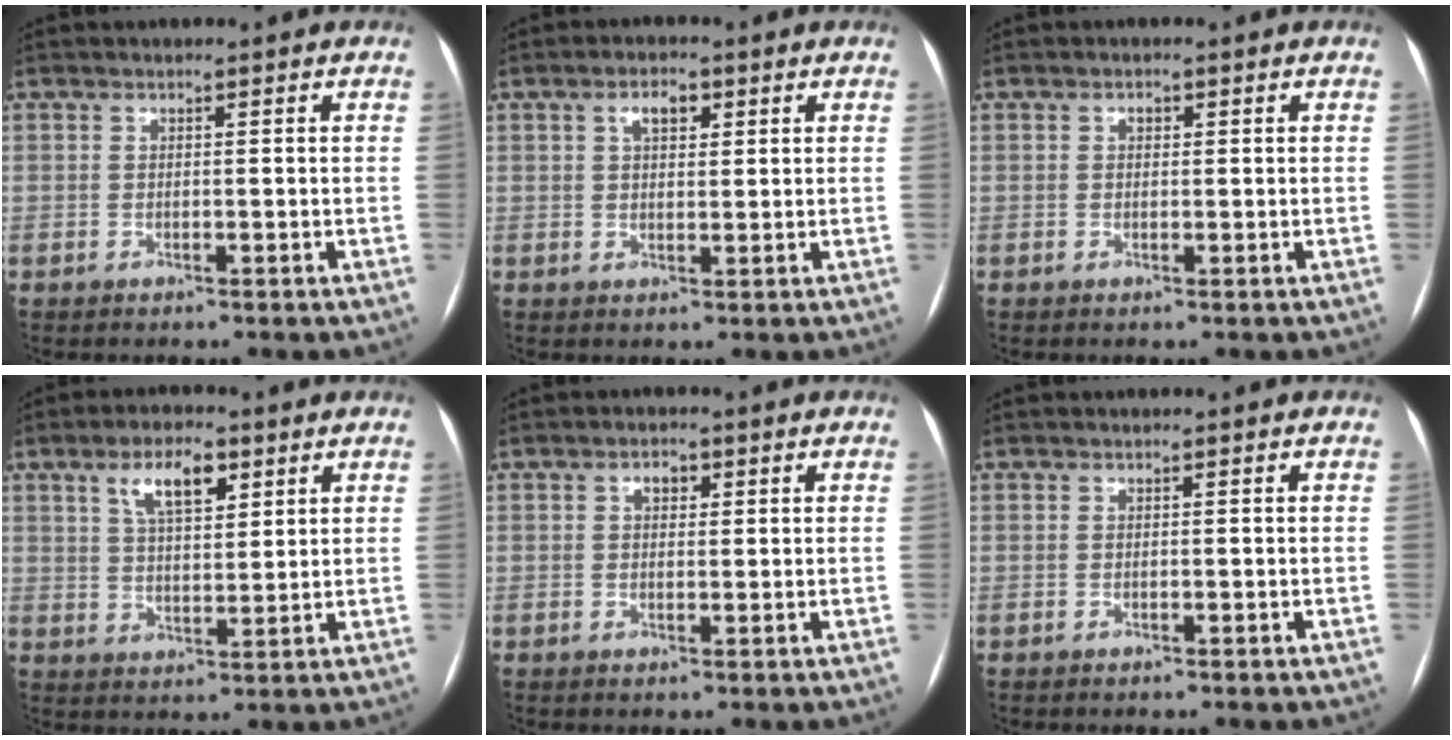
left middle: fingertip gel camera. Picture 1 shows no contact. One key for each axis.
{"total": 3.5, "fx": 1.6, "fy": 1.8, "fz": 2.5, "tx": -0.046, "ty": 0.010, "tz": 0.026}
{"total": 0.9, "fx": 0.3, "fy": 0.6, "fz": 0.5, "tx": -0.010, "ty": 0.004, "tz": 0.004}
{"total": 7.4, "fx": 3.9, "fy": 2.9, "fz": 5.7, "tx": -0.103, "ty": 0.011, "tz": 0.069}
{"total": 2.0, "fx": 0.8, "fy": 1.3, "fz": 1.3, "tx": -0.022, "ty": 0.009, "tz": 0.011}
{"total": 0.0}